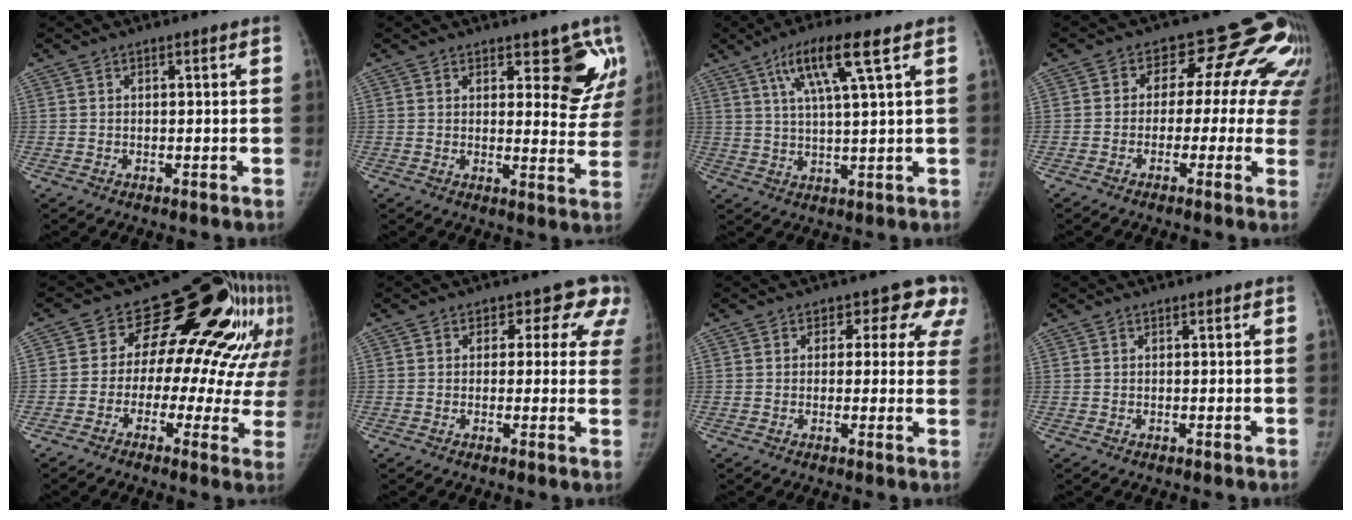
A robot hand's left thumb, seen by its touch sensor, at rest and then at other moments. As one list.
[{"total": 8.6, "force": [5.1, 4.0, 5.6], "torque": [-0.015, -0.032, 0.065]}, {"total": 10.1, "force": [4.9, 0.7, 8.8], "torque": [-0.169, -0.010, 0.090]}, {"total": 13.9, "force": [3.4, 9.3, 9.7], "torque": [-0.073, 0.020, 0.020]}, {"total": 23.1, "force": [7.4, 13.5, 17.2], "torque": [-0.185, 0.026, 0.087]}, {"total": 8.0, "force": [4.2, 5.8, 3.7], "torque": [0.015, -0.006, 0.024]}, {"total": 8.4, "force": [4.6, 5.9, 3.9], "torque": [0.014, -0.007, 0.029]}, {"total": 0.0}]